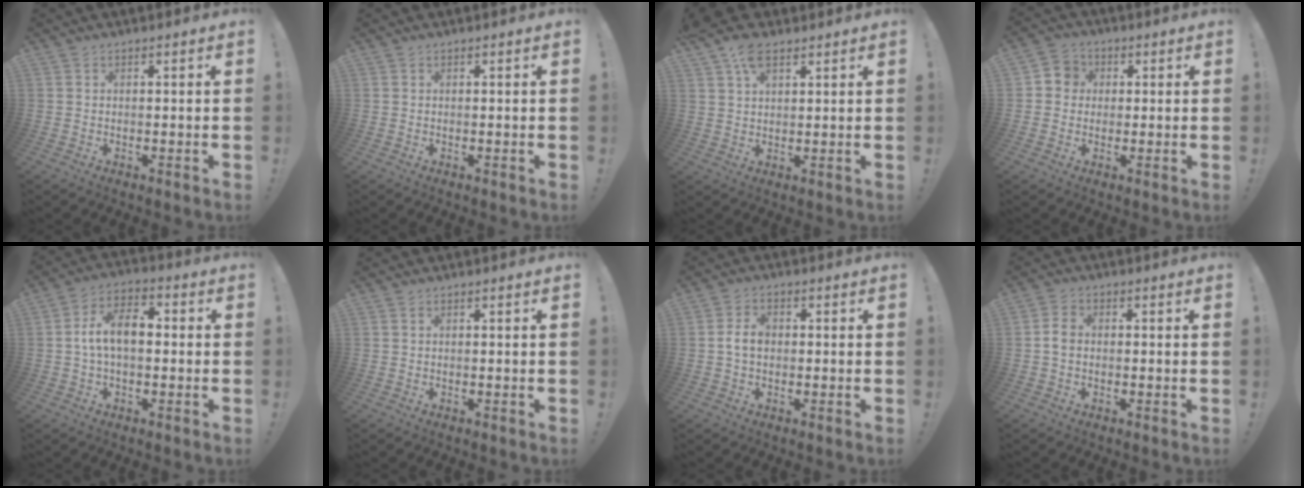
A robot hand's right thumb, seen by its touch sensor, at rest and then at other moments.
{"total": 0.0}
{"total": 7.4, "force": [4.5, 3.7, 4.5], "torque": [-0.077, -0.015, 0.084]}
{"total": 5.0, "force": [0.0, 4.9, 1.4], "torque": [-0.023, 0.011, 0.001]}
{"total": 10.3, "force": [0.0, 5.8, 8.6], "torque": [-0.147, 0.010, 0.002]}
{"total": 0.0}
{"total": 4.6, "force": [-0.3, 3.0, 3.4], "torque": [-0.065, 0.009, -0.007]}
{"total": 3.4, "force": [-0.2, 2.5, 2.3], "torque": [-0.032, 0.009, -0.004]}